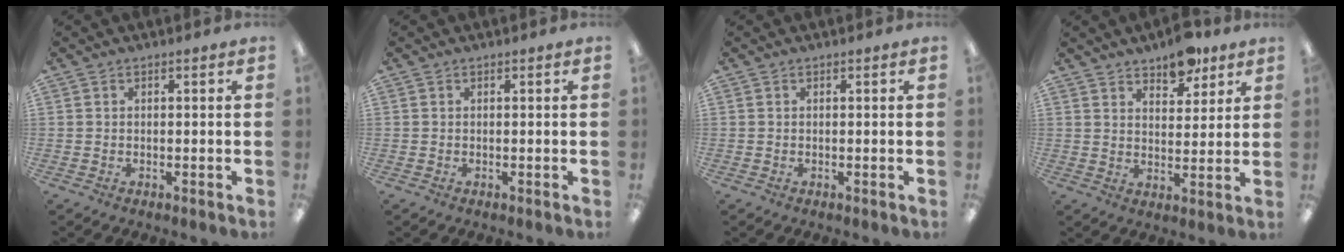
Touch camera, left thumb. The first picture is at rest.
{"total": 0.0}
{"total": 0.0}
{"total": 7.9, "force": [6.4, 3.4, 3.1], "torque": [-0.028, -0.038, 0.111]}